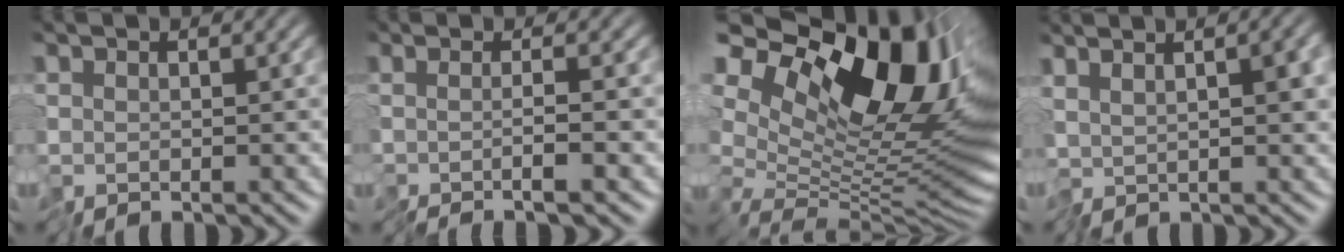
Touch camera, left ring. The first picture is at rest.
{"total": 2.5, "force": [-0.3, 0.5, 2.4], "torque": [-0.019, 0.007, -0.028]}
{"total": 16.1, "force": [6.2, 8.5, 12.1], "torque": [-0.219, 0.023, 0.108]}
{"total": 3.9, "force": [0.8, 0.9, 3.7], "torque": [-0.062, 0.010, 0.009]}